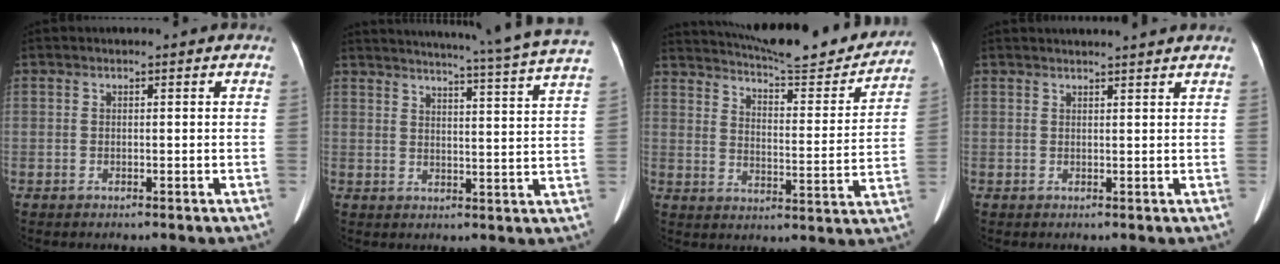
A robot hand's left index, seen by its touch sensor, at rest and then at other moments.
{"total": 22.1, "force": [20.0, -1.9, 9.3], "torque": [-0.147, -0.056, 0.242]}
{"total": 21.4, "force": [19.8, 2.2, 7.7], "torque": [-0.120, -0.040, 0.263]}
{"total": 6.0, "force": [5.6, -0.6, 2.1], "torque": [-0.023, 0.020, 0.061]}